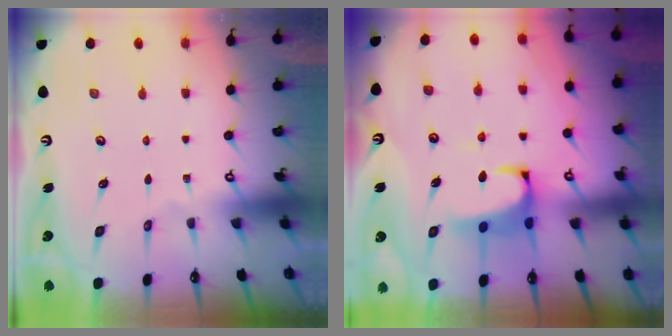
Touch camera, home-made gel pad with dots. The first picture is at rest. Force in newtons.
{"total": 2.8, "press": 2.4, "slide": 1.4}